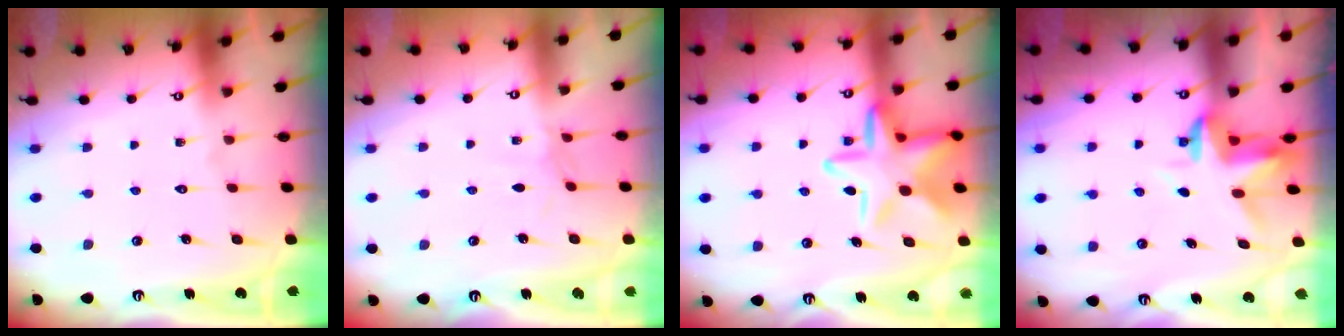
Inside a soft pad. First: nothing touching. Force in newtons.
{"total": 1.9, "press": 1.9, "slide": 0.5}
{"total": 14.8, "press": 14.8, "slide": 1.1}
{"total": 3.6, "press": 3.6, "slide": 0.2}